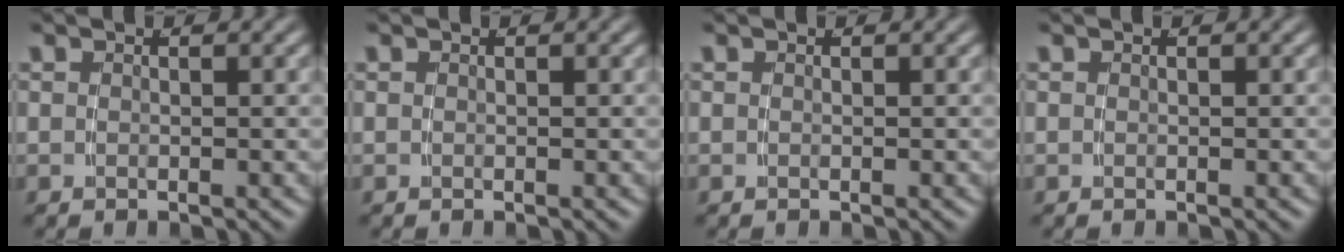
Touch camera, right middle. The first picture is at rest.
{"total": 0.0}
{"total": 0.0}
{"total": 0.0}